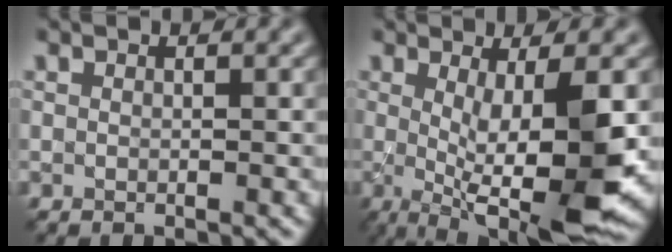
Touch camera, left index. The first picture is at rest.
{"total": 9.5, "force": [-0.7, 2.2, 9.2], "torque": [-0.137, -0.020, -0.005]}